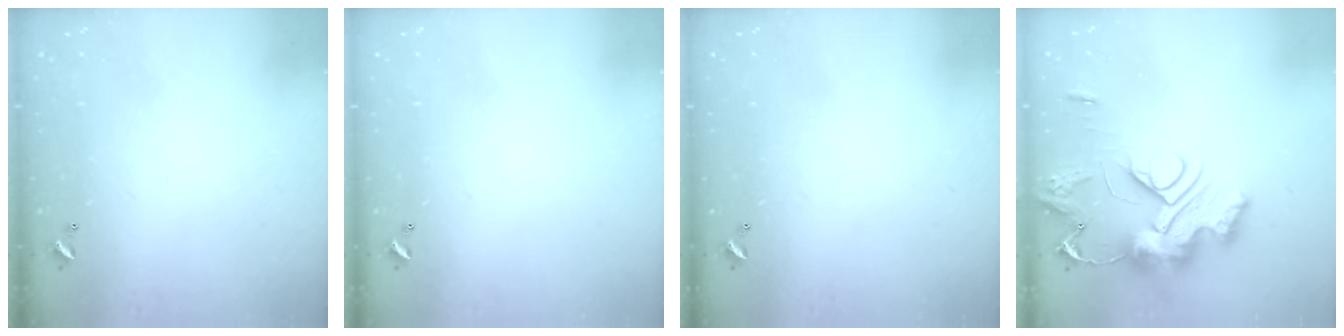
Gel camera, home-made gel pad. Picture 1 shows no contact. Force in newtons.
{"total": 0.0}
{"total": 0.0}
{"total": 18.2, "press": 18.1, "slide": 0.9}